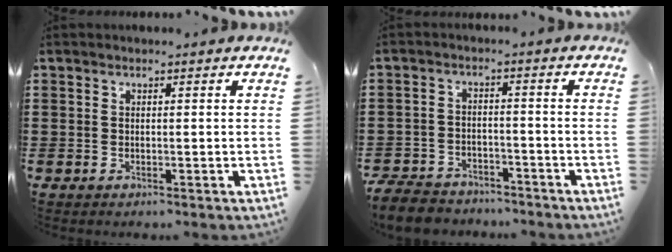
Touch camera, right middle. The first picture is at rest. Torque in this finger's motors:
{"motor_torque": [0.60, -0.19, 0.18, 0.16]}